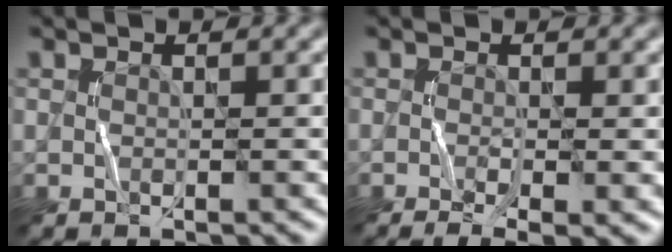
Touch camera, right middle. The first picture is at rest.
{"total": 3.1, "force": [-1.5, 0.6, 2.6], "torque": [-0.045, -0.003, -0.022]}